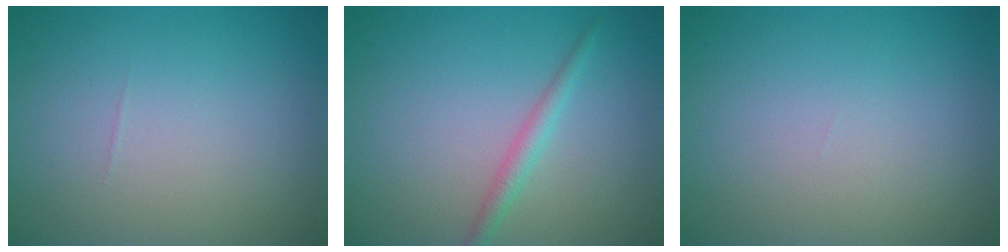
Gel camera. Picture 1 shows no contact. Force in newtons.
{"total": 1.6, "press": 1.6, "slide": 0.0}
{"total": 0.0}